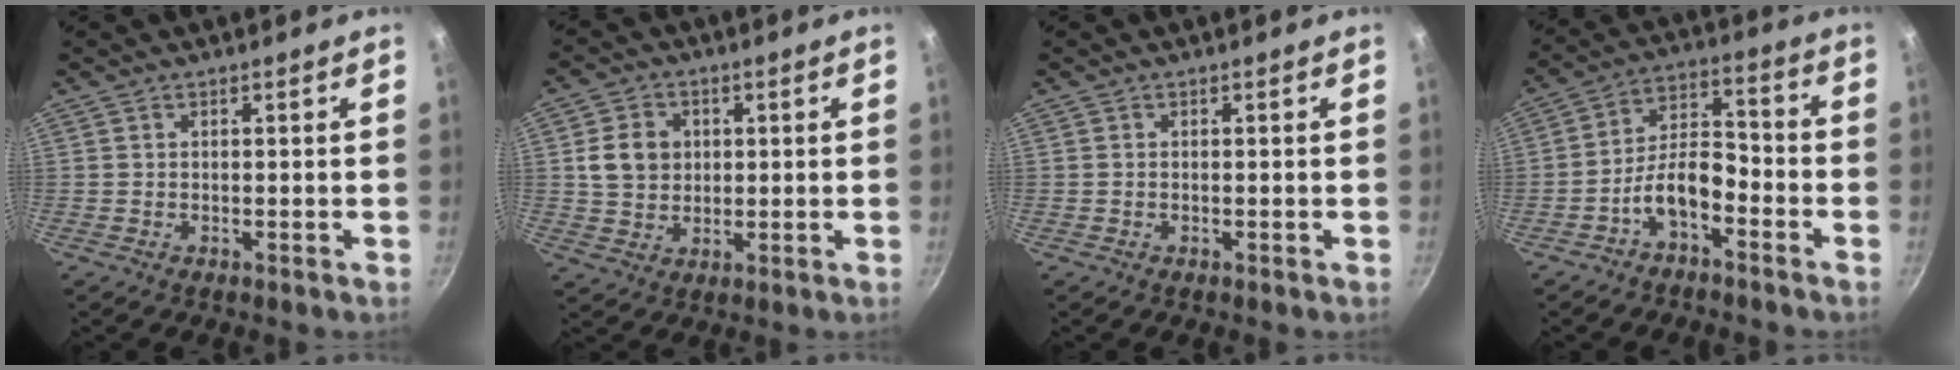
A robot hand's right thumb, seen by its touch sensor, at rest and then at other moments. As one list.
[{"total": 7.6, "force": [1.3, 6.4, 3.8], "torque": [-0.045, 0.004, 0.019]}, {"total": 0.0}, {"total": 8.6, "force": [-4.7, 4.1, 6.0], "torque": [-0.095, 0.056, -0.089]}]